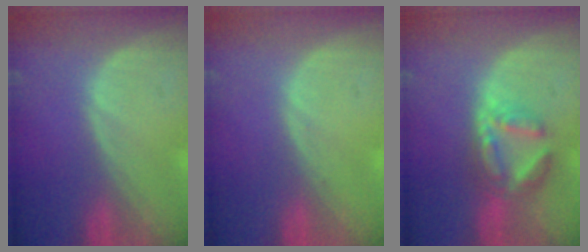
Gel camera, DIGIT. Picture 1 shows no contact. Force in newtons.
{"total": 0.5, "press": 0.1, "slide": 0.5}
{"total": 6.9, "press": 6.0, "slide": 3.3}